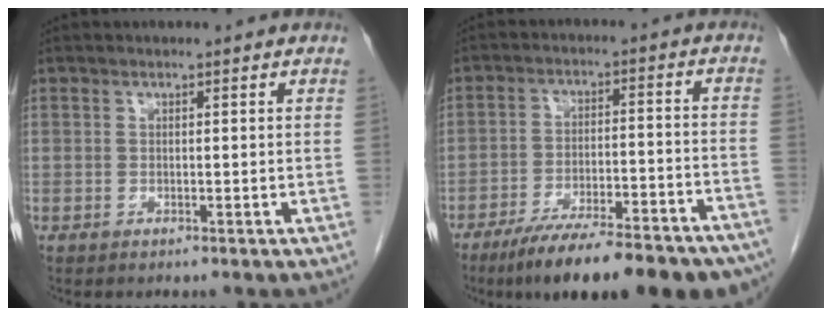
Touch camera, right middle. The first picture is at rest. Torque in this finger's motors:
{"motor_torque": [1.27, -0.87, 0.42, 0.18]}